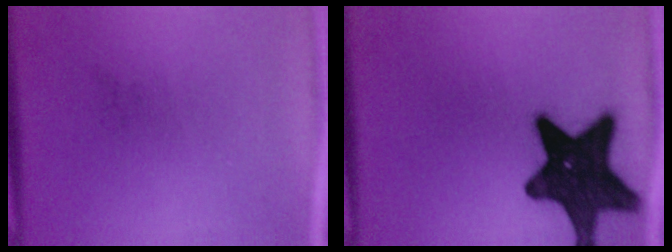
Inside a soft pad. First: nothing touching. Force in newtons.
{"total": 17.4}